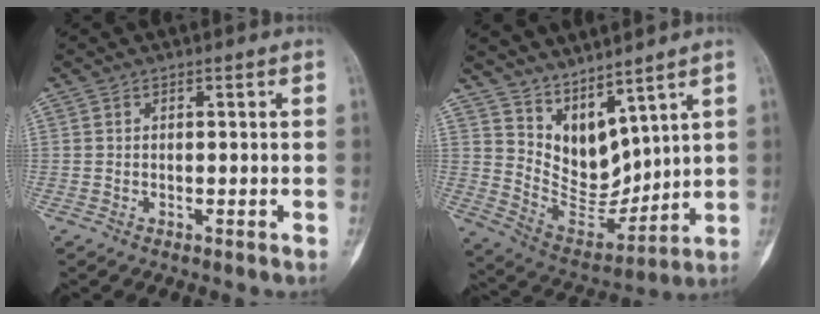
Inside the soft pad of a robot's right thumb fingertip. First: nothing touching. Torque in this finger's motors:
{"motor_torque": [-0.27, 1.89, 0.27, 0.03, 0.00]}